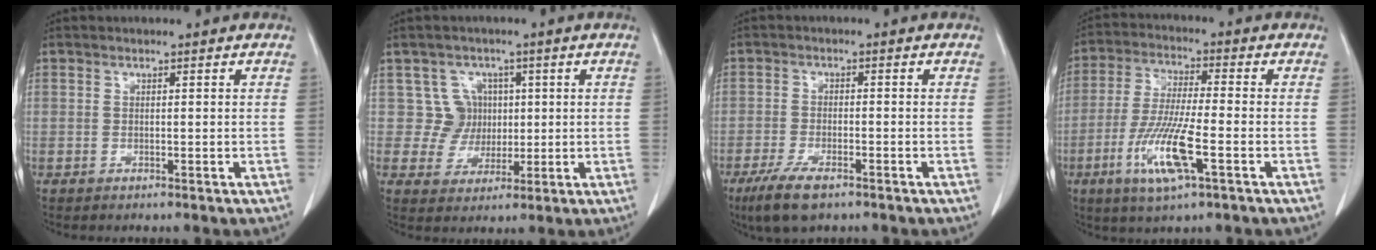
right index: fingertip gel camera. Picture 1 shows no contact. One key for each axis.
{"total": 5.3, "fx": 1.2, "fy": 5.2, "fz": 0.0, "tx": 0.013, "ty": 0.016, "tz": 0.023}
{"total": 6.8, "fx": -4.5, "fy": 2.1, "fz": 4.7, "tx": -0.094, "ty": -0.013, "tz": -0.076}
{"total": 11.4, "fx": -4.4, "fy": 1.5, "fz": 10.5, "tx": -0.213, "ty": -0.018, "tz": -0.082}